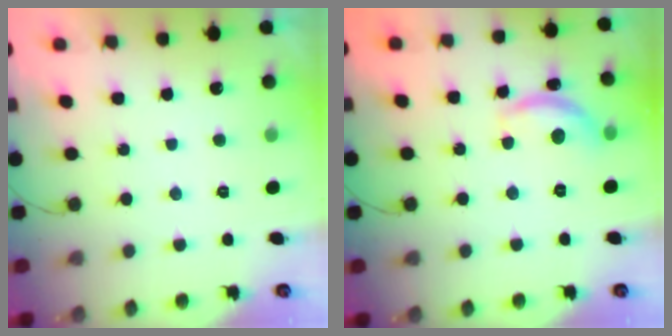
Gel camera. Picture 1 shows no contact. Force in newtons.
{"total": 10.5, "press": 10.5, "slide": 0.6}